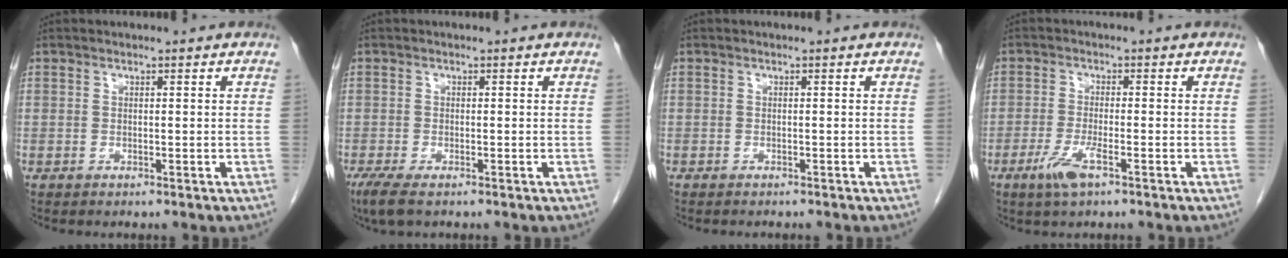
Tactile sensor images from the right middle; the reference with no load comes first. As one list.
[{"total": 3.5, "force": [-2.3, 0.9, 2.5], "torque": [-0.054, -0.012, -0.037]}, {"total": 2.0, "force": [-1.8, 0.4, 0.7], "torque": [-0.014, -0.004, -0.019]}, {"total": 4.2, "force": [-2.3, 0.5, 3.4], "torque": [-0.076, -0.007, -0.046]}]